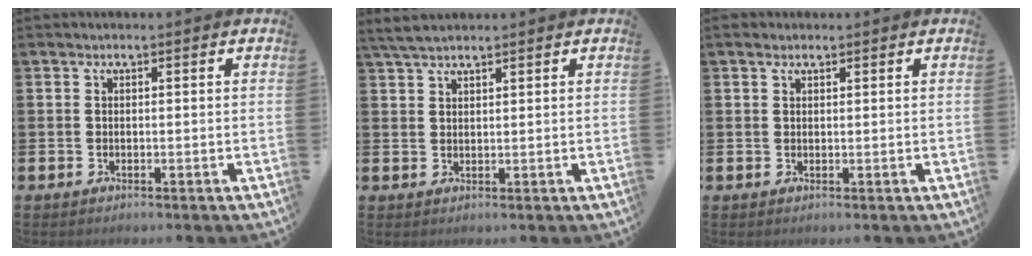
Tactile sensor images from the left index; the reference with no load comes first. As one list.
[{"total": 3.2, "force": [2.8, 0.7, 1.3], "torque": [-0.027, -0.004, 0.053]}, {"total": 1.2, "force": [1.0, 0.5, 0.2], "torque": [0.015, -0.003, 0.015]}]